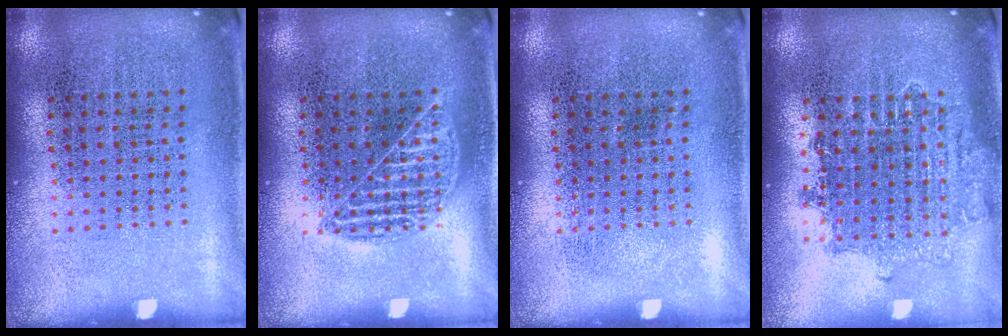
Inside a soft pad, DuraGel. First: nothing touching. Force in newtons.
{"total": 1.5, "press": 1.5, "slide": 0.3}
{"total": 0.0}
{"total": 1.5, "press": 1.2, "slide": 0.8}